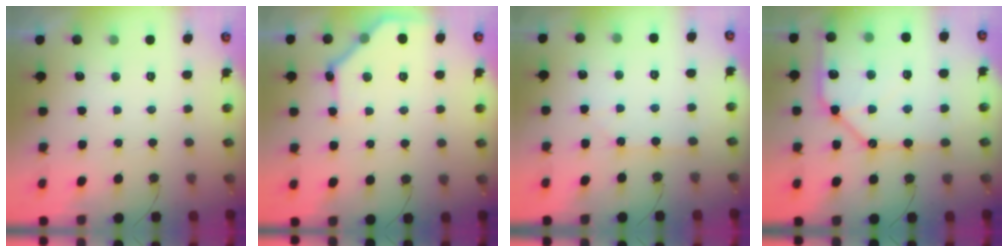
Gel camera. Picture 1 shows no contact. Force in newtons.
{"total": 11.7, "press": 11.7, "slide": 0.2}
{"total": 2.6, "press": 2.6, "slide": 0.3}
{"total": 20.0, "press": 19.9, "slide": 2.3}